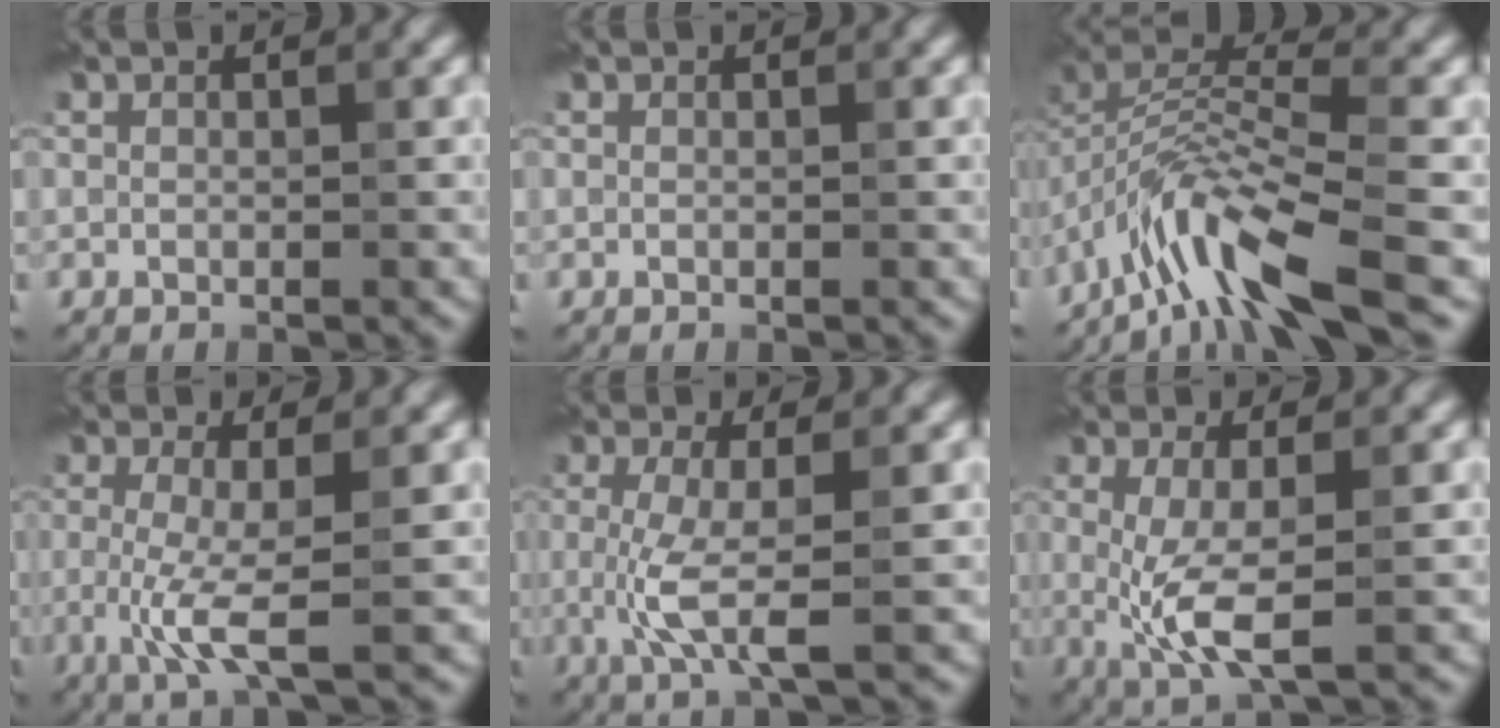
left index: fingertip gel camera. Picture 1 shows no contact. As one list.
[{"total": 0.0}, {"total": 8.6, "force": [-5.3, 1.9, 6.5], "torque": [-0.117, 0.010, -0.108]}, {"total": 4.2, "force": [-0.7, 0.7, 4.1], "torque": [-0.091, -0.015, -0.015]}, {"total": 4.1, "force": [-0.5, 0.8, 4.0], "torque": [-0.092, -0.014, -0.010]}, {"total": 4.5, "force": [-0.4, 1.2, 4.4], "torque": [-0.097, -0.013, -0.007]}]